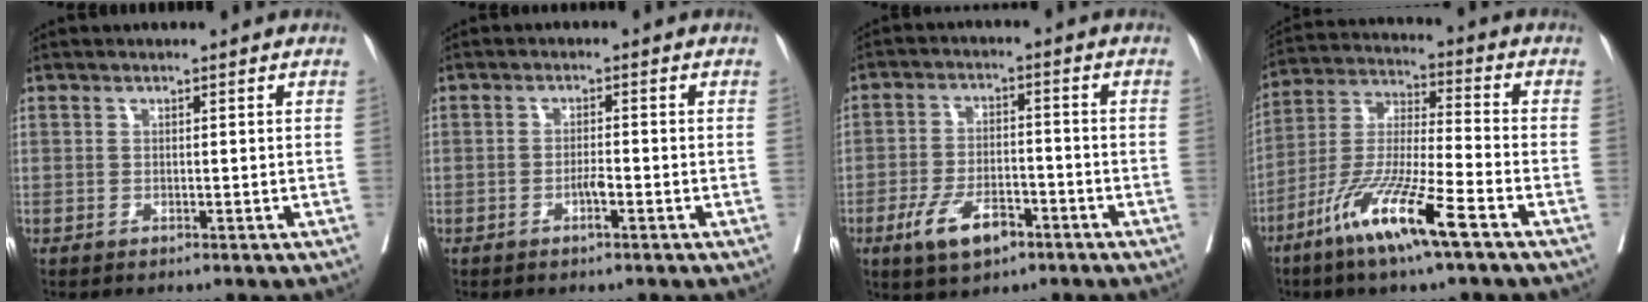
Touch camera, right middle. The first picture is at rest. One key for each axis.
{"total": 1.9, "fx": -1.0, "fy": 0.1, "fz": 1.6, "tx": -0.028, "ty": 0.000, "tz": -0.019}
{"total": 7.7, "fx": -4.3, "fy": 3.2, "fz": 5.4, "tx": -0.106, "ty": -0.002, "tz": -0.073}
{"total": 13.5, "fx": -7.7, "fy": 0.4, "fz": 11.1, "tx": -0.228, "ty": -0.028, "tz": -0.153}